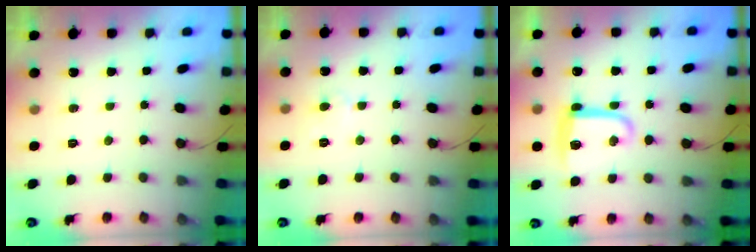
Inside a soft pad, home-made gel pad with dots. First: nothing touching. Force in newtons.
{"total": 2.9, "press": 2.9, "slide": 0.2}
{"total": 10.6, "press": 10.5, "slide": 0.5}